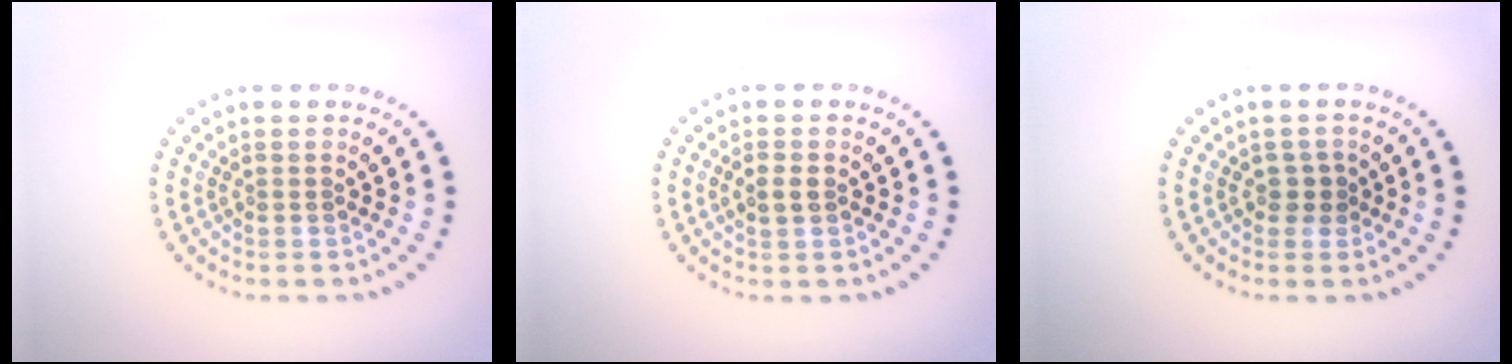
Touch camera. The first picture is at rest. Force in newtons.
{"total": 1.3, "press": 1.3, "slide": 0.1}
{"total": 1.3, "press": 1.1, "slide": 0.6}